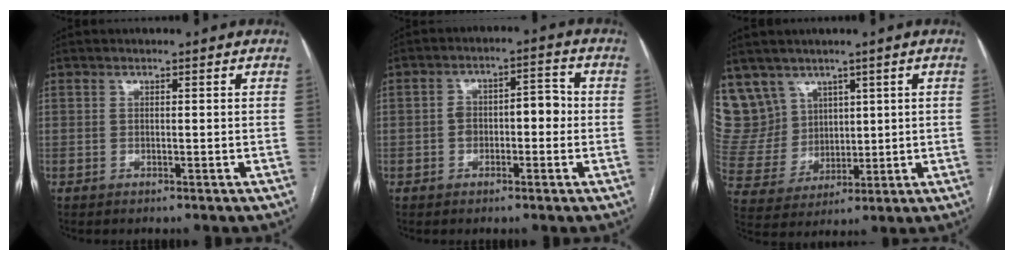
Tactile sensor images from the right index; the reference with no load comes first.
{"total": 6.0, "force": [-0.6, 3.2, 5.0], "torque": [-0.080, 0.035, -0.009]}
{"total": 9.8, "force": [6.5, 7.3, 0.4], "torque": [-0.022, 0.033, 0.150]}